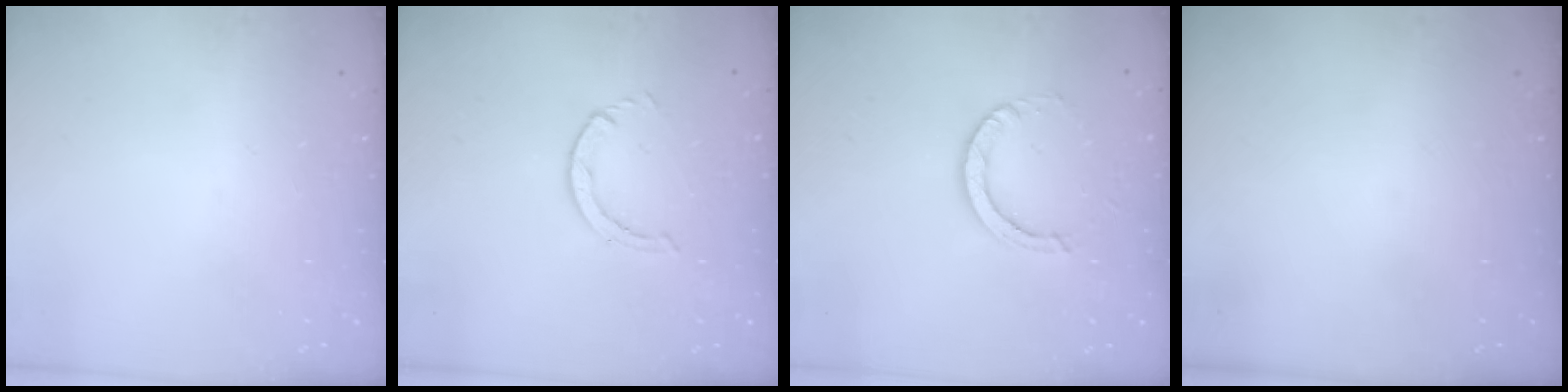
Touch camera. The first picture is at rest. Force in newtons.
{"total": 0.8, "press": 0.7, "slide": 0.1}
{"total": 7.0, "press": 6.9, "slide": 0.9}
{"total": 0.0}